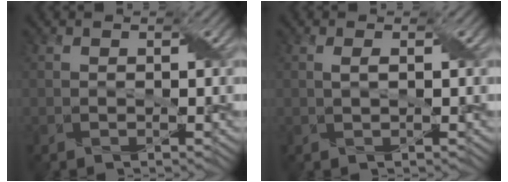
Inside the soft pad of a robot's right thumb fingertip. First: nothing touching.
{"total": 0.9, "force": [0.3, 0.2, 0.9], "torque": [-0.021, 0.005, 0.004]}